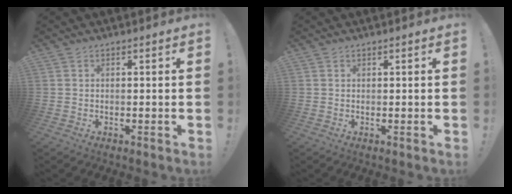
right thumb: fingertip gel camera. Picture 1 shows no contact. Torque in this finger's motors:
{"motor_torque": [0.06, 0.05, -0.02, 0.02, -0.05]}